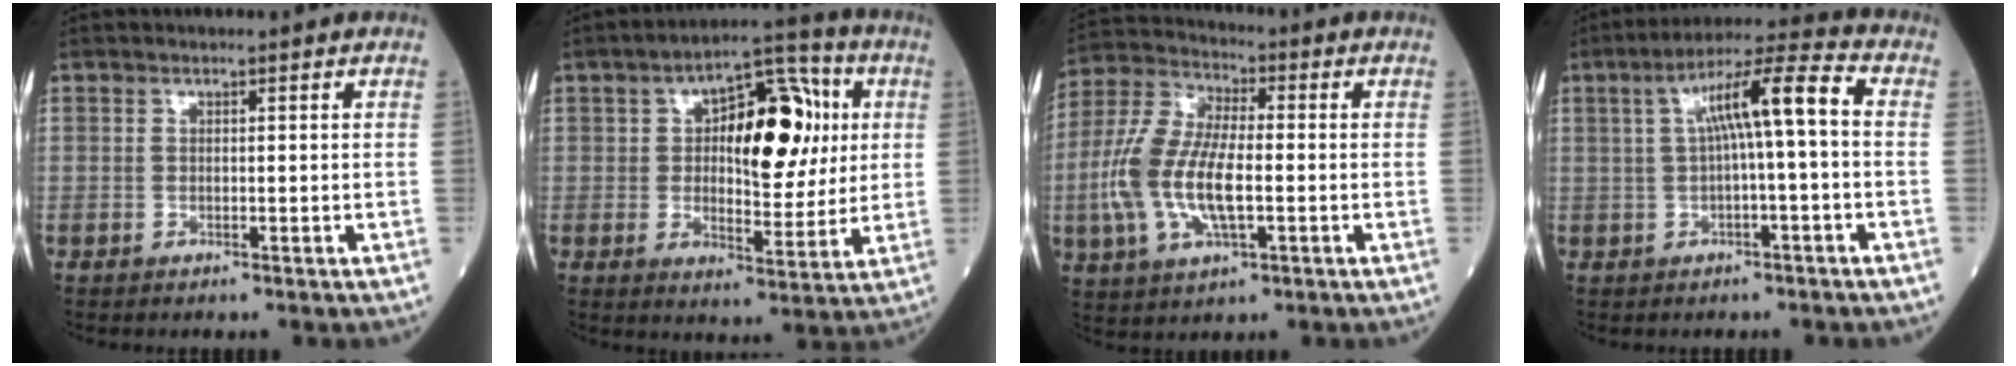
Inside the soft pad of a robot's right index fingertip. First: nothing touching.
{"total": 15.2, "force": [3.2, 6.5, 13.4], "torque": [-0.191, 0.031, 0.049]}
{"total": 13.8, "force": [-2.1, 5.5, 12.4], "torque": [-0.283, 0.007, -0.040]}
{"total": 9.4, "force": [0.9, 0.6, 9.4], "torque": [-0.157, 0.033, 0.014]}